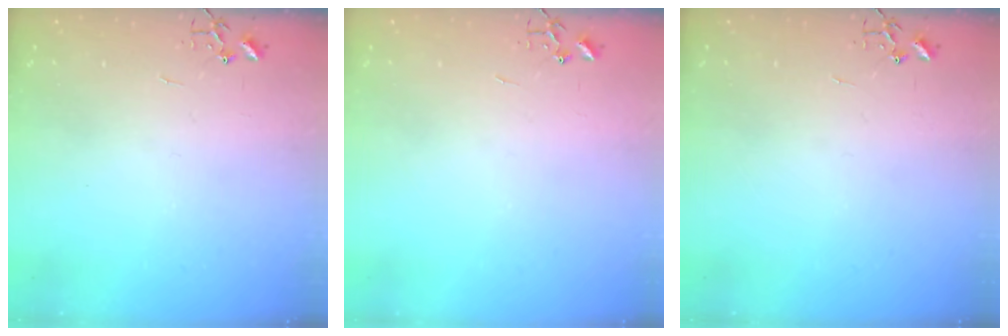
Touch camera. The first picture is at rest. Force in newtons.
{"total": 0.0}
{"total": 0.0}